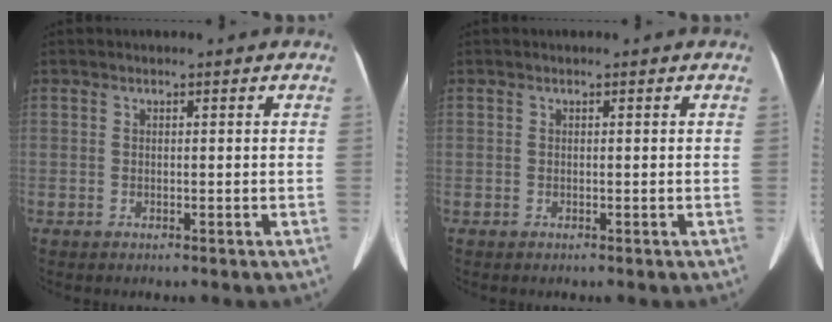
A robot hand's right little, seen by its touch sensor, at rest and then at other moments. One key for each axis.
{"total": 0.0}